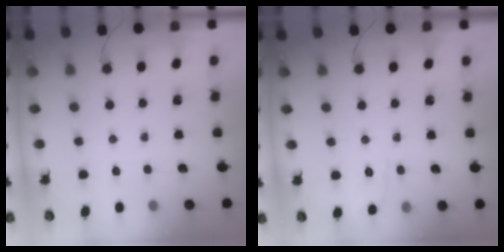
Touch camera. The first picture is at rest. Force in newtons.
{"total": 2.0, "press": 0.8, "slide": 1.8}